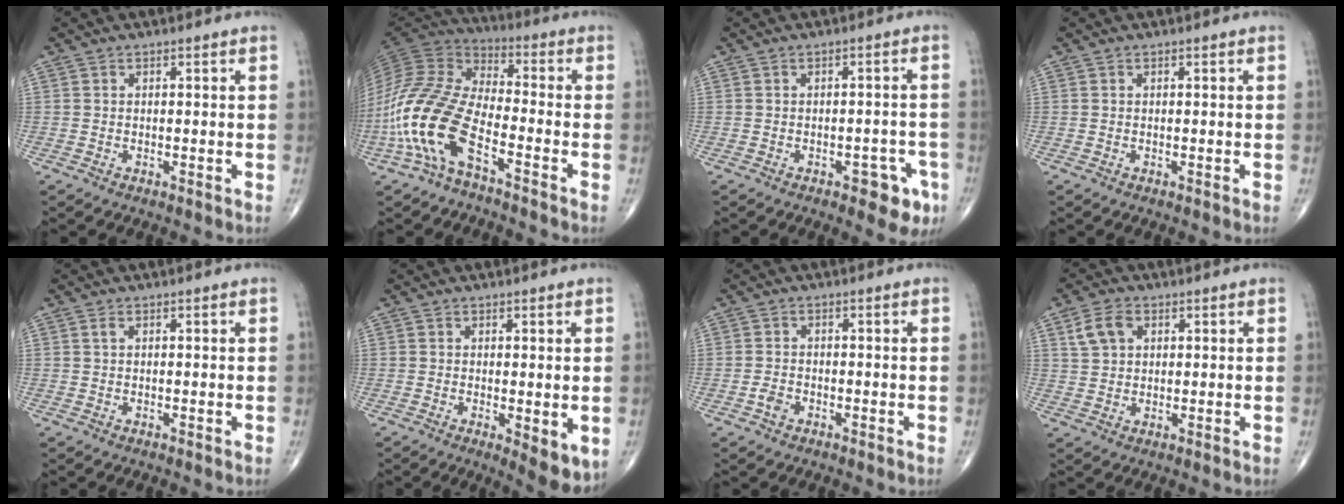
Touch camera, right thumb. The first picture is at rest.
{"total": 17.1, "force": [-7.4, 7.1, 13.7], "torque": [-0.299, 0.048, -0.153]}
{"total": 6.1, "force": [-3.1, 2.9, 4.4], "torque": [-0.027, 0.016, -0.034]}
{"total": 0.0}
{"total": 0.6, "force": [0.3, 0.3, 0.5], "torque": [-0.010, 0.006, 0.005]}
{"total": 5.9, "force": [-1.0, 2.0, 5.5], "torque": [-0.068, -0.018, -0.010]}
{"total": 1.9, "force": [-1.0, 1.2, 1.0], "torque": [-0.019, 0.006, -0.021]}
{"total": 5.3, "force": [2.1, 3.7, 3.2], "torque": [-0.051, 0.002, 0.042]}